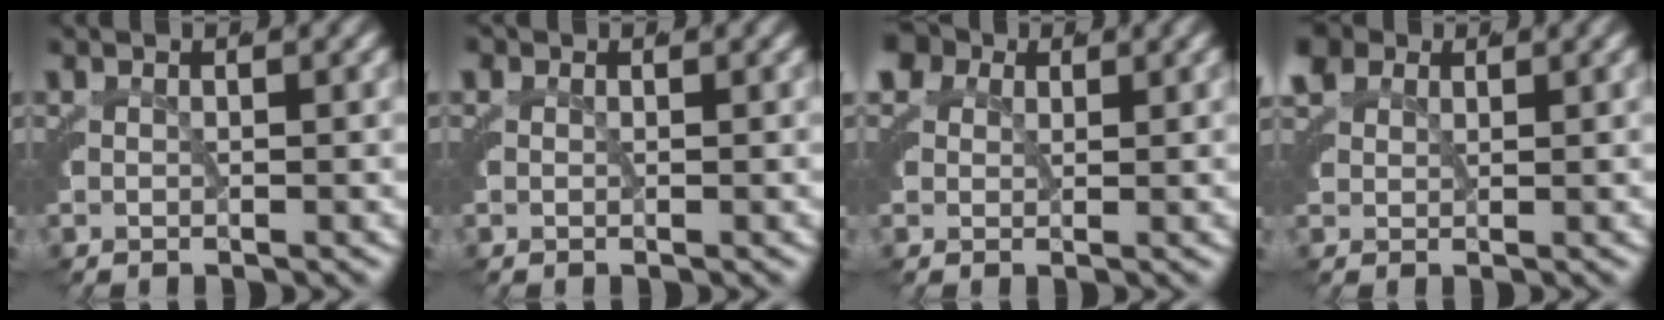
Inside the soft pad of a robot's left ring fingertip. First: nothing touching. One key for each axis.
{"total": 0.8, "fx": 0.1, "fy": 0.8, "fz": 0.1, "tx": -0.013, "ty": -0.009, "tz": 0.006}
{"total": 4.2, "fx": 1.9, "fy": 3.3, "fz": 1.7, "tx": -0.054, "ty": -0.008, "tz": 0.030}
{"total": 1.8, "fx": 1.4, "fy": 0.9, "fz": 0.5, "tx": -0.026, "ty": -0.001, "tz": 0.029}